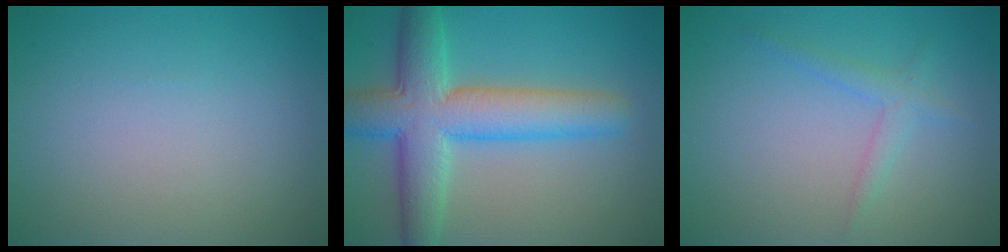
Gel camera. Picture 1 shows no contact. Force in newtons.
{"total": 8.2, "press": 8.2, "slide": 0.3}
{"total": 1.6, "press": 1.6, "slide": 0.2}